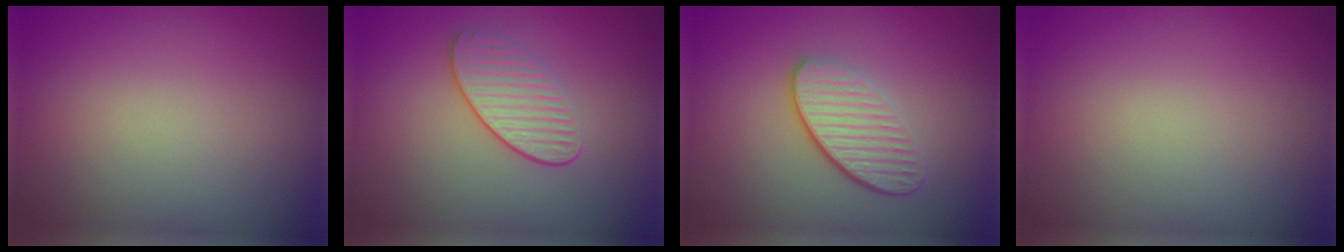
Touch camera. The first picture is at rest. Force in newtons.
{"total": 2.2, "press": 1.8, "slide": 1.2}
{"total": 3.8, "press": 2.8, "slide": 2.6}
{"total": 0.0}